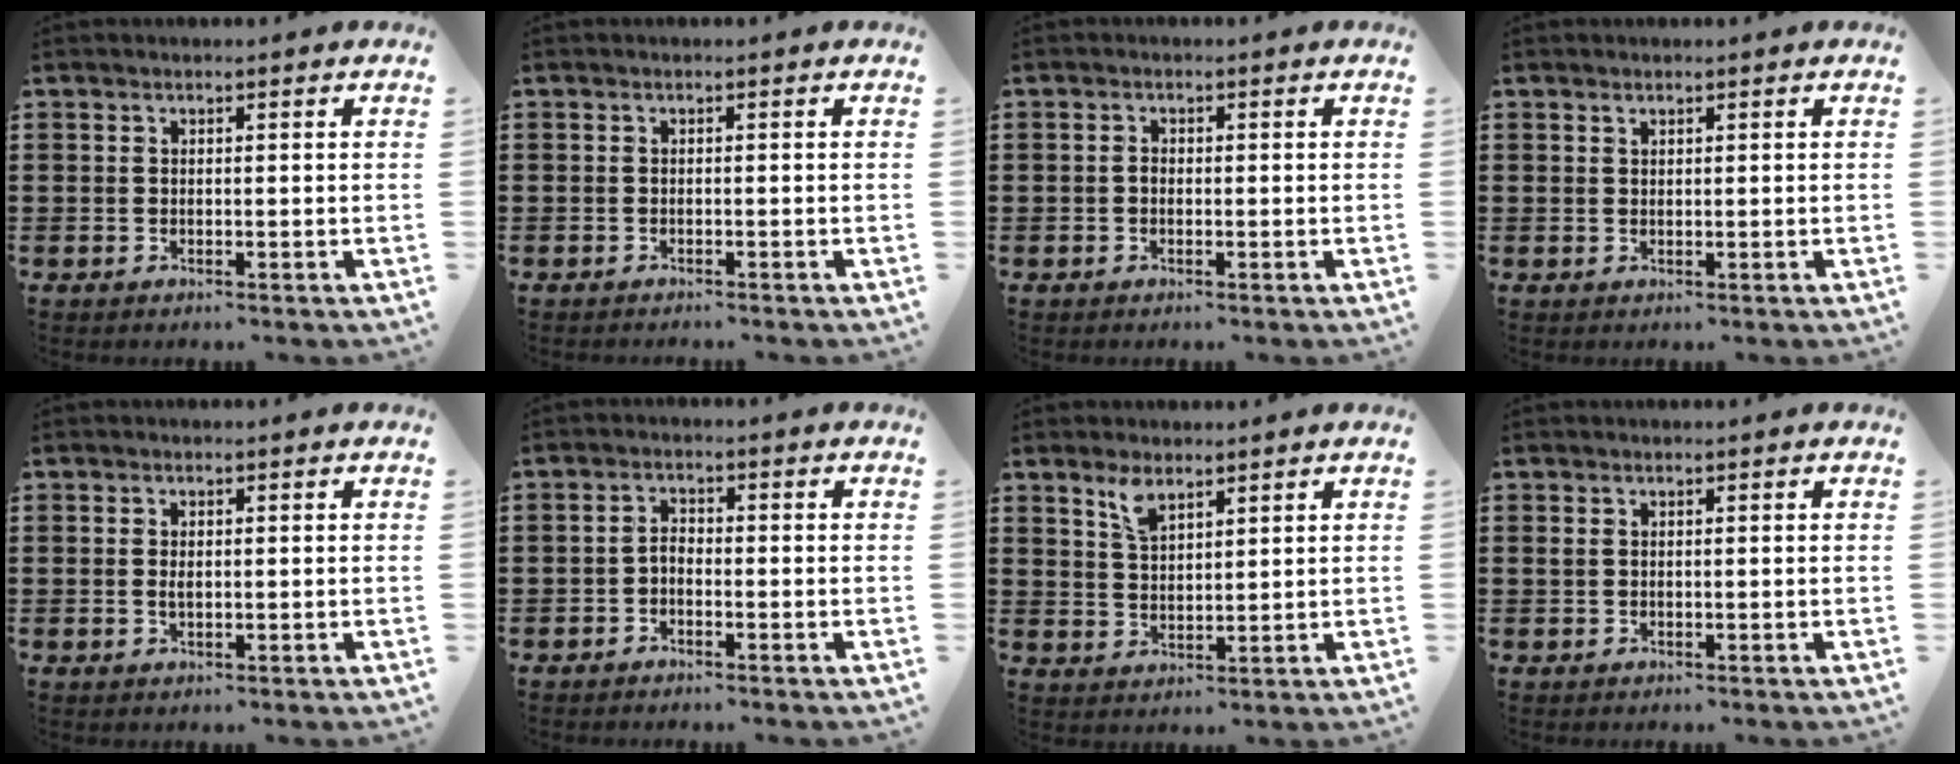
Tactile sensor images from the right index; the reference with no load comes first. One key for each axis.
{"total": 0.6, "fx": -0.6, "fy": 0.0, "fz": 0.0, "tx": -0.003, "ty": -0.003, "tz": -0.012}
{"total": 1.0, "fx": -0.4, "fy": 0.6, "fz": 0.7, "tx": -0.015, "ty": -0.001, "tz": -0.007}
{"total": 0.5, "fx": 0.4, "fy": 0.3, "fz": 0.2, "tx": -0.005, "ty": 0.002, "tz": 0.008}
{"total": 1.4, "fx": 0.1, "fy": 0.6, "fz": 1.2, "tx": -0.026, "ty": 0.002, "tz": 0.000}
{"total": 1.7, "fx": -1.2, "fy": 0.8, "fz": 1.0, "tx": -0.022, "ty": 0.005, "tz": -0.024}
{"total": 4.0, "fx": 2.9, "fy": 1.4, "fz": 2.4, "tx": -0.055, "ty": 0.004, "tz": 0.052}
{"total": 0.7, "fx": 0.2, "fy": 0.4, "fz": 0.5, "tx": -0.011, "ty": 0.004, "tz": 0.004}